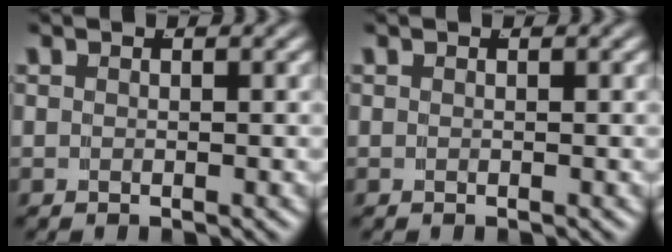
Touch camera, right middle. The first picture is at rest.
{"total": 0.0}